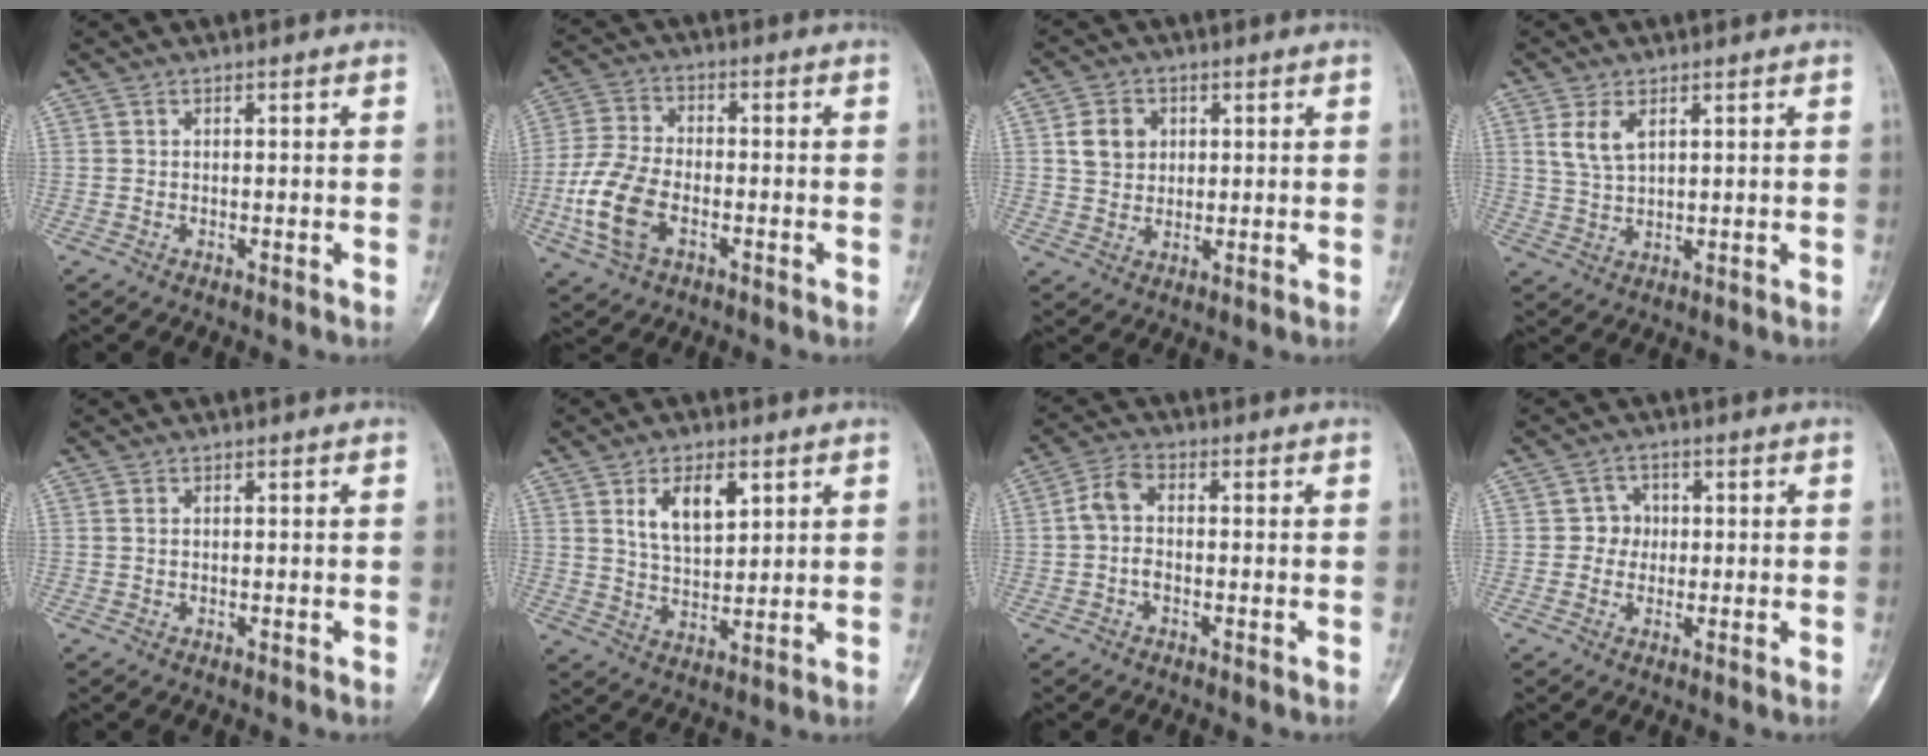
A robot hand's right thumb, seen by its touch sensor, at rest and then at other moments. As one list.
[{"total": 11.4, "force": [-3.5, 6.7, 8.5], "torque": [-0.186, 0.010, -0.071]}, {"total": 6.0, "force": [1.7, 5.0, 2.8], "torque": [-0.029, -0.006, 0.029]}, {"total": 4.8, "force": [2.1, 2.5, 3.6], "torque": [-0.070, -0.007, 0.050]}, {"total": 0.5, "force": [0.2, 0.3, 0.3], "torque": [-0.008, 0.002, 0.005]}, {"total": 8.7, "force": [3.8, 4.5, 6.5], "torque": [-0.095, -0.020, 0.072]}, {"total": 4.8, "force": [-0.6, 2.9, 3.7], "torque": [-0.073, 0.020, -0.020]}, {"total": 3.4, "force": [0.1, 3.2, 1.0], "torque": [0.011, 0.010, -0.006]}]